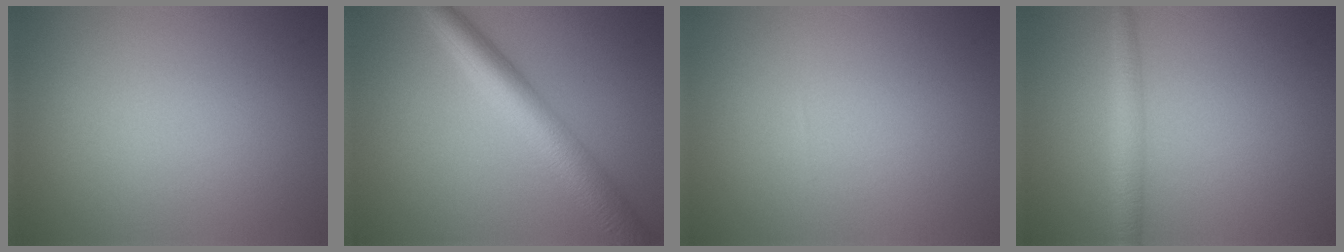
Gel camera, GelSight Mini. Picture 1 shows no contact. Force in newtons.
{"total": 6.3, "press": 6.3, "slide": 0.1}
{"total": 0.0}
{"total": 2.3, "press": 2.3, "slide": 0.1}